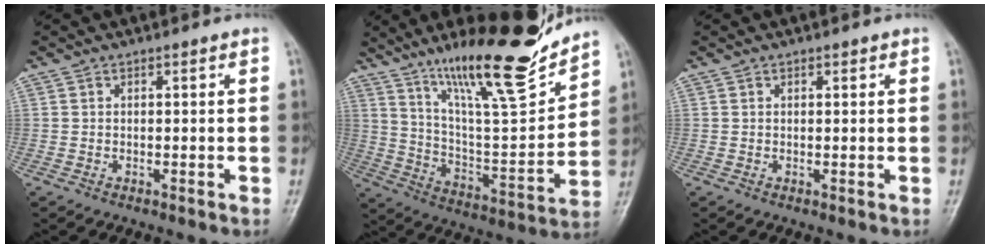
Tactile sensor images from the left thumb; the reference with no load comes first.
{"total": 22.0, "force": [16.4, 4.1, 14.0], "torque": [-0.192, -0.093, 0.282]}
{"total": 0.9, "force": [0.6, 0.4, 0.5], "torque": [-0.004, -0.001, 0.006]}